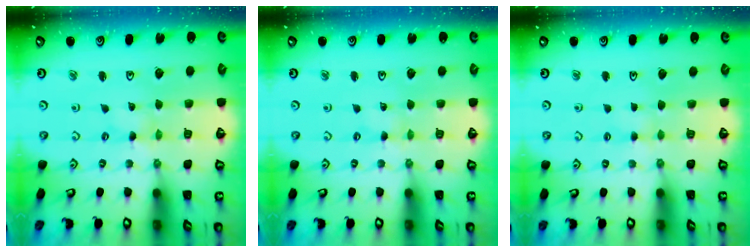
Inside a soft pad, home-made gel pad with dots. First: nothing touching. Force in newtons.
{"total": 0.0}
{"total": 1.6, "press": 1.6, "slide": 0.3}